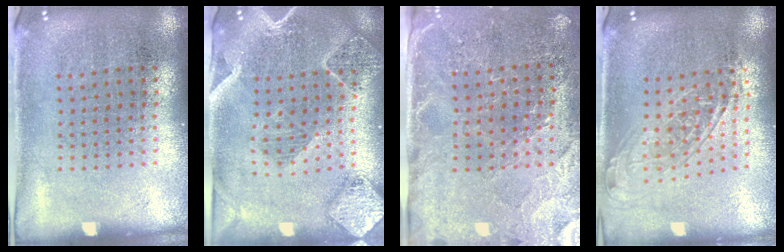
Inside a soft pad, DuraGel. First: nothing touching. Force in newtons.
{"total": 2.4, "press": 2.2, "slide": 1.0}
{"total": 2.9, "press": 2.7, "slide": 1.1}
{"total": 1.5, "press": 1.3, "slide": 0.9}